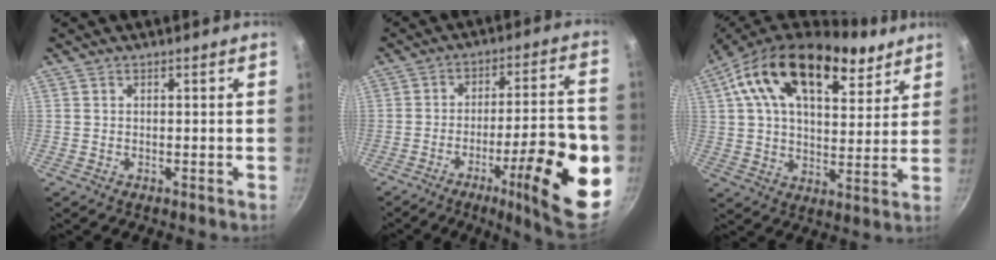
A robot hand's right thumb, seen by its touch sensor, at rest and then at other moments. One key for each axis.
{"total": 22.2, "fx": -7.6, "fy": 5.7, "fz": 20.0, "tx": -0.249, "ty": 0.029, "tz": -0.105}
{"total": 21.4, "fx": 11.7, "fy": 11.4, "fz": 13.8, "tx": -0.204, "ty": -0.029, "tz": 0.178}